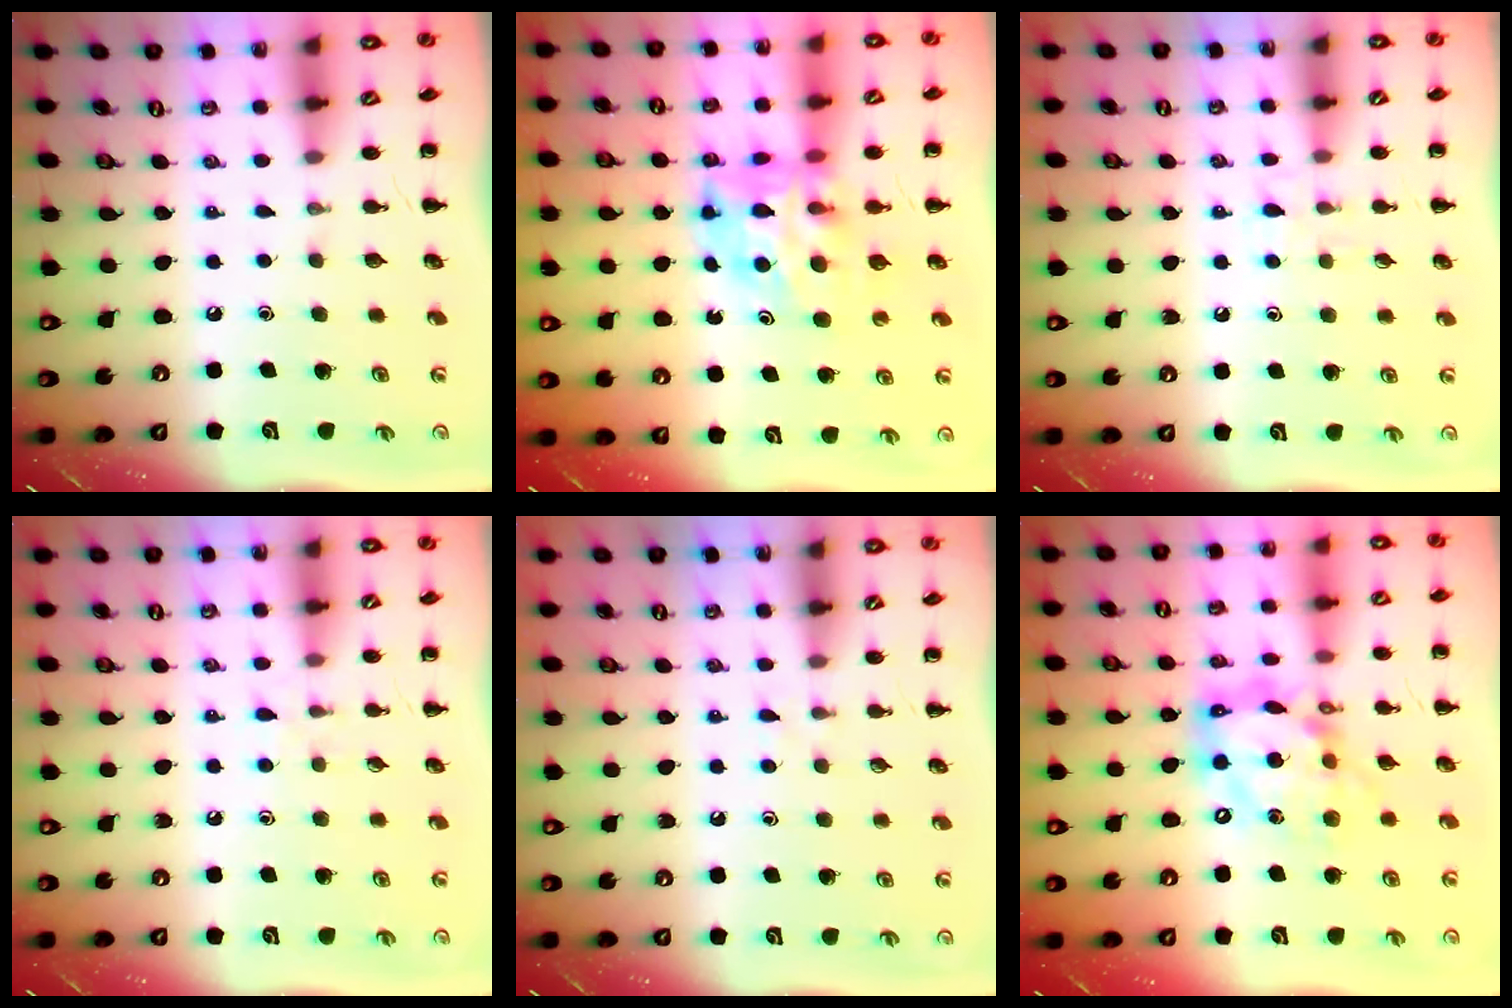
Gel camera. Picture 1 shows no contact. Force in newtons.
{"total": 9.2, "press": 8.9, "slide": 2.5}
{"total": 5.8, "press": 5.4, "slide": 2.2}
{"total": 5.2, "press": 5.0, "slide": 1.2}
{"total": 2.4, "press": 2.3, "slide": 1.0}
{"total": 14.0, "press": 13.6, "slide": 3.6}